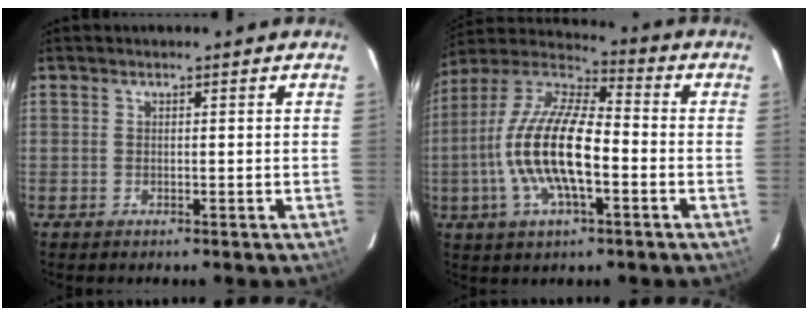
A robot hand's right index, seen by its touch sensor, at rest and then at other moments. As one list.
[{"total": 17.6, "force": [-3.6, 6.3, 16.1], "torque": [-0.318, -0.001, -0.077]}]